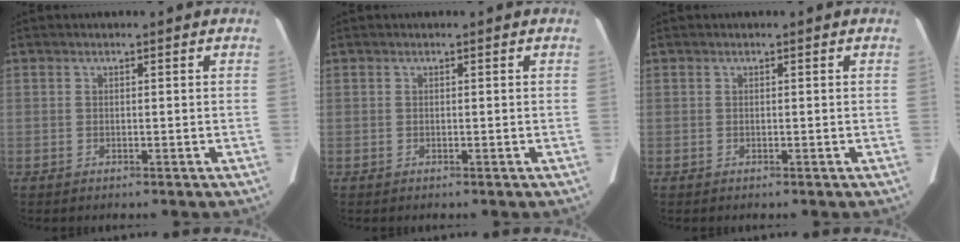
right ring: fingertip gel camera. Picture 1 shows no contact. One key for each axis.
{"total": 0.0}
{"total": 0.0}